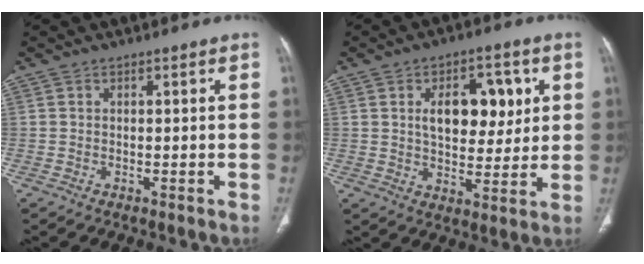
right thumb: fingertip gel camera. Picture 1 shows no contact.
{"total": 13.1, "force": [3.4, 7.6, 10.1], "torque": [-0.105, -0.006, 0.056]}